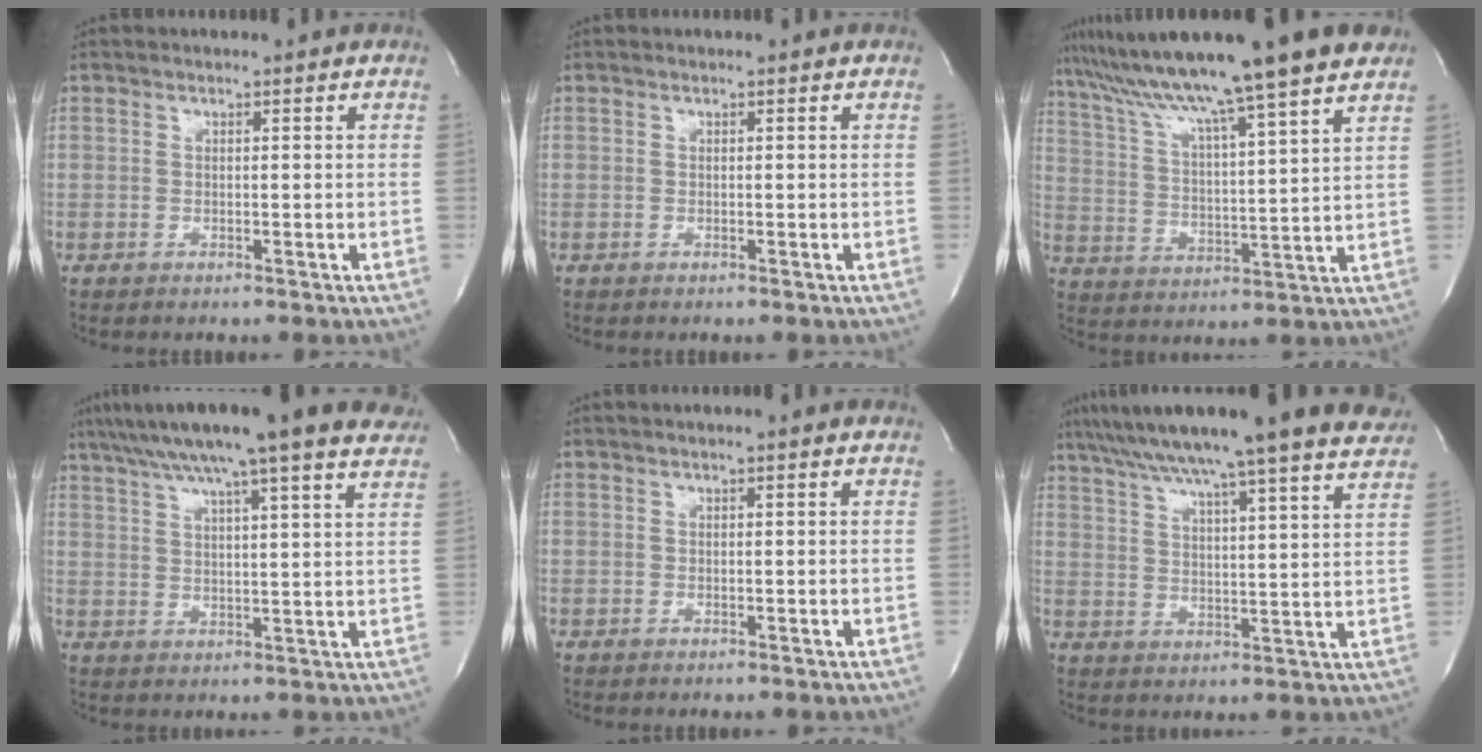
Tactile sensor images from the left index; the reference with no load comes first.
{"total": 0.0}
{"total": 18.7, "force": [15.1, -0.9, 10.9], "torque": [-0.188, 0.017, 0.235]}
{"total": 21.5, "force": [17.4, 1.2, 12.6], "torque": [-0.208, 0.031, 0.231]}
{"total": 1.0, "force": [0.6, 0.0, 0.8], "torque": [-0.015, 0.008, 0.006]}
{"total": 25.2, "force": [21.7, 0.3, 12.9], "torque": [-0.216, -0.007, 0.292]}